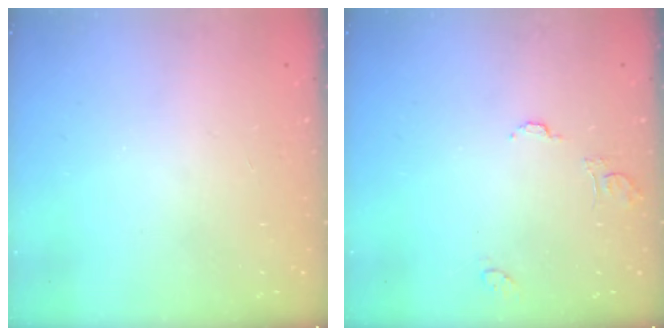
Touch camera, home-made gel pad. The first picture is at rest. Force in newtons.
{"total": 7.4, "press": 7.4, "slide": 0.6}